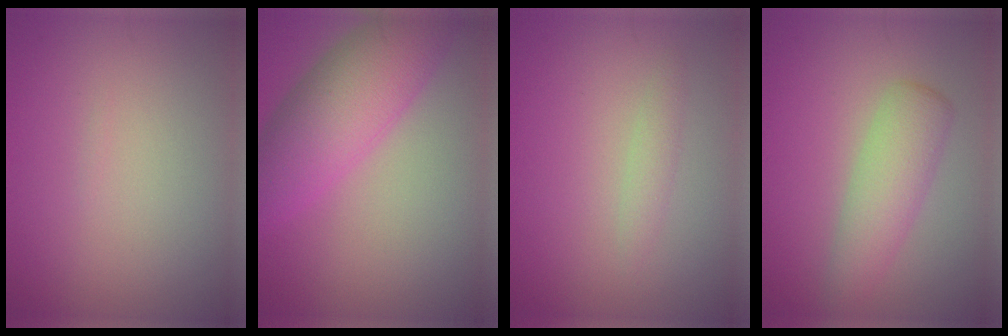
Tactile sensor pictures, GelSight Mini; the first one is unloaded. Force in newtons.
{"total": 7.6, "press": 7.6, "slide": 0.2}
{"total": 1.2, "press": 1.2, "slide": 0.0}
{"total": 3.7, "press": 3.7, "slide": 0.1}